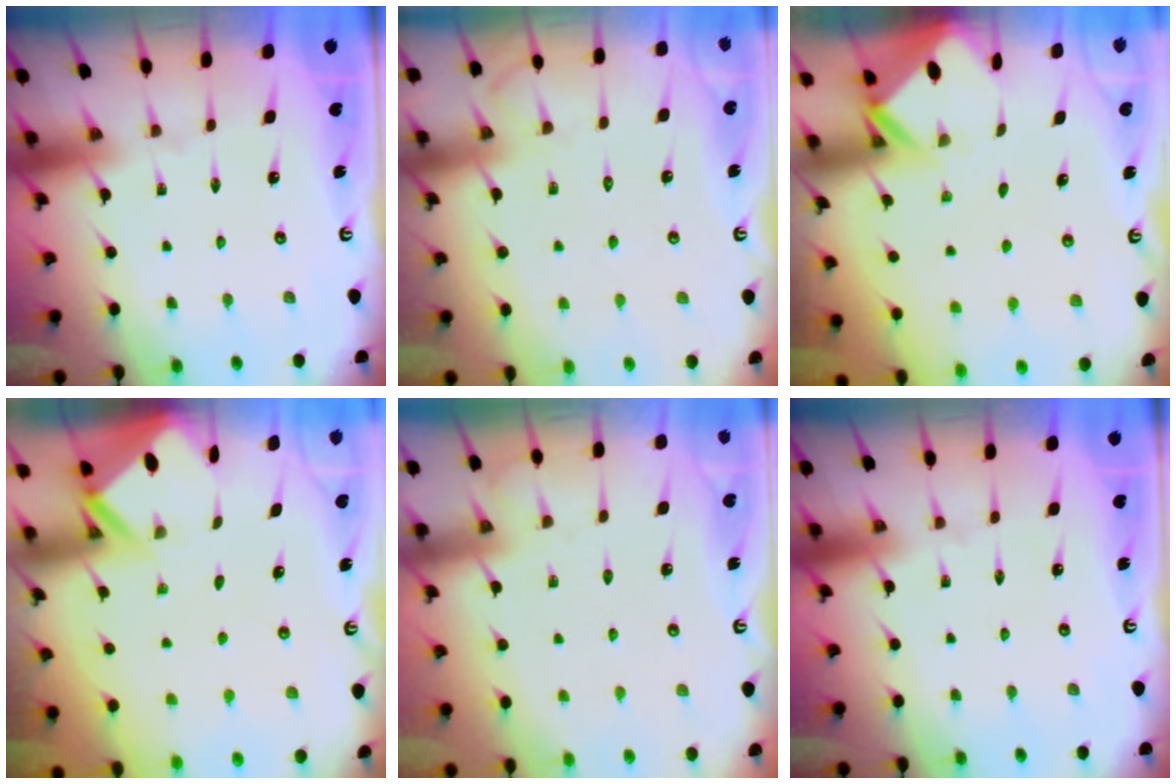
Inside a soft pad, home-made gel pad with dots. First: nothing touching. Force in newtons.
{"total": 6.1, "press": 6.0, "slide": 0.8}
{"total": 2.3, "press": 2.3, "slide": 0.2}
{"total": 2.5, "press": 2.5, "slide": 0.2}
{"total": 3.0, "press": 3.0, "slide": 0.5}
{"total": 0.0}